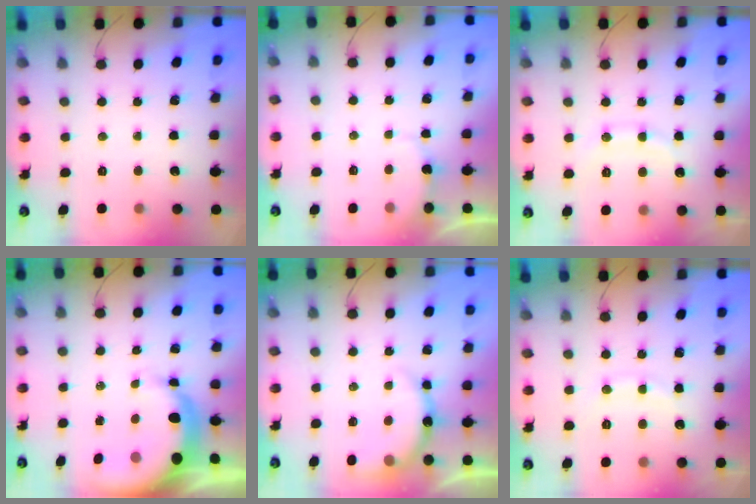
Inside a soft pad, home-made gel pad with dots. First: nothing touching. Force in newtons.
{"total": 5.1, "press": 5.0, "slide": 0.8}
{"total": 10.3, "press": 10.2, "slide": 1.1}
{"total": 10.1, "press": 9.9, "slide": 2.0}
{"total": 8.5, "press": 8.5, "slide": 0.8}
{"total": 8.3, "press": 8.2, "slide": 1.2}